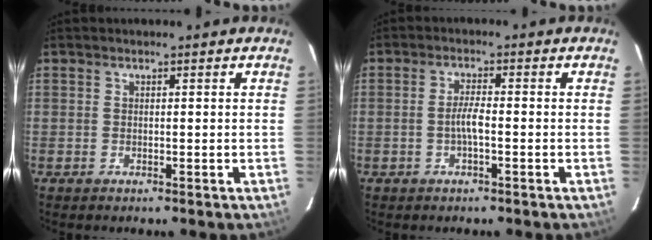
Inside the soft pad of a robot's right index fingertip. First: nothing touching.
{"total": 2.8, "force": [-1.0, 0.3, 2.6], "torque": [-0.052, 0.004, -0.018]}